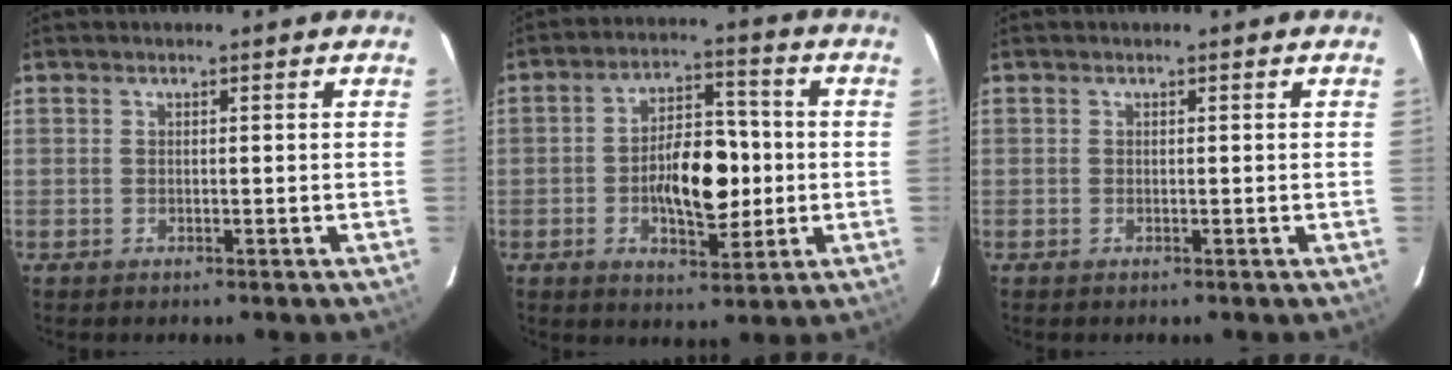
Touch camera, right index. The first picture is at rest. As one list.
[{"total": 12.1, "force": [-1.7, 6.1, 10.3], "torque": [-0.178, 0.014, -0.021]}, {"total": 0.0}]